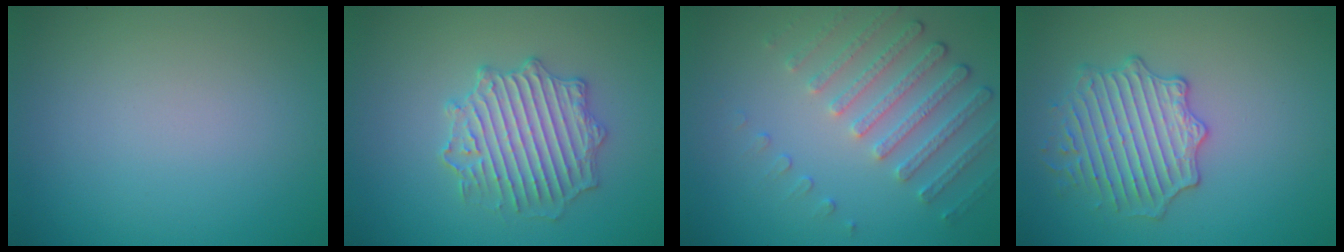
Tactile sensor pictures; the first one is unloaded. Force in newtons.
{"total": 4.2, "press": 4.1, "slide": 1.0}
{"total": 4.5, "press": 3.4, "slide": 3.0}
{"total": 3.8, "press": 3.7, "slide": 0.6}